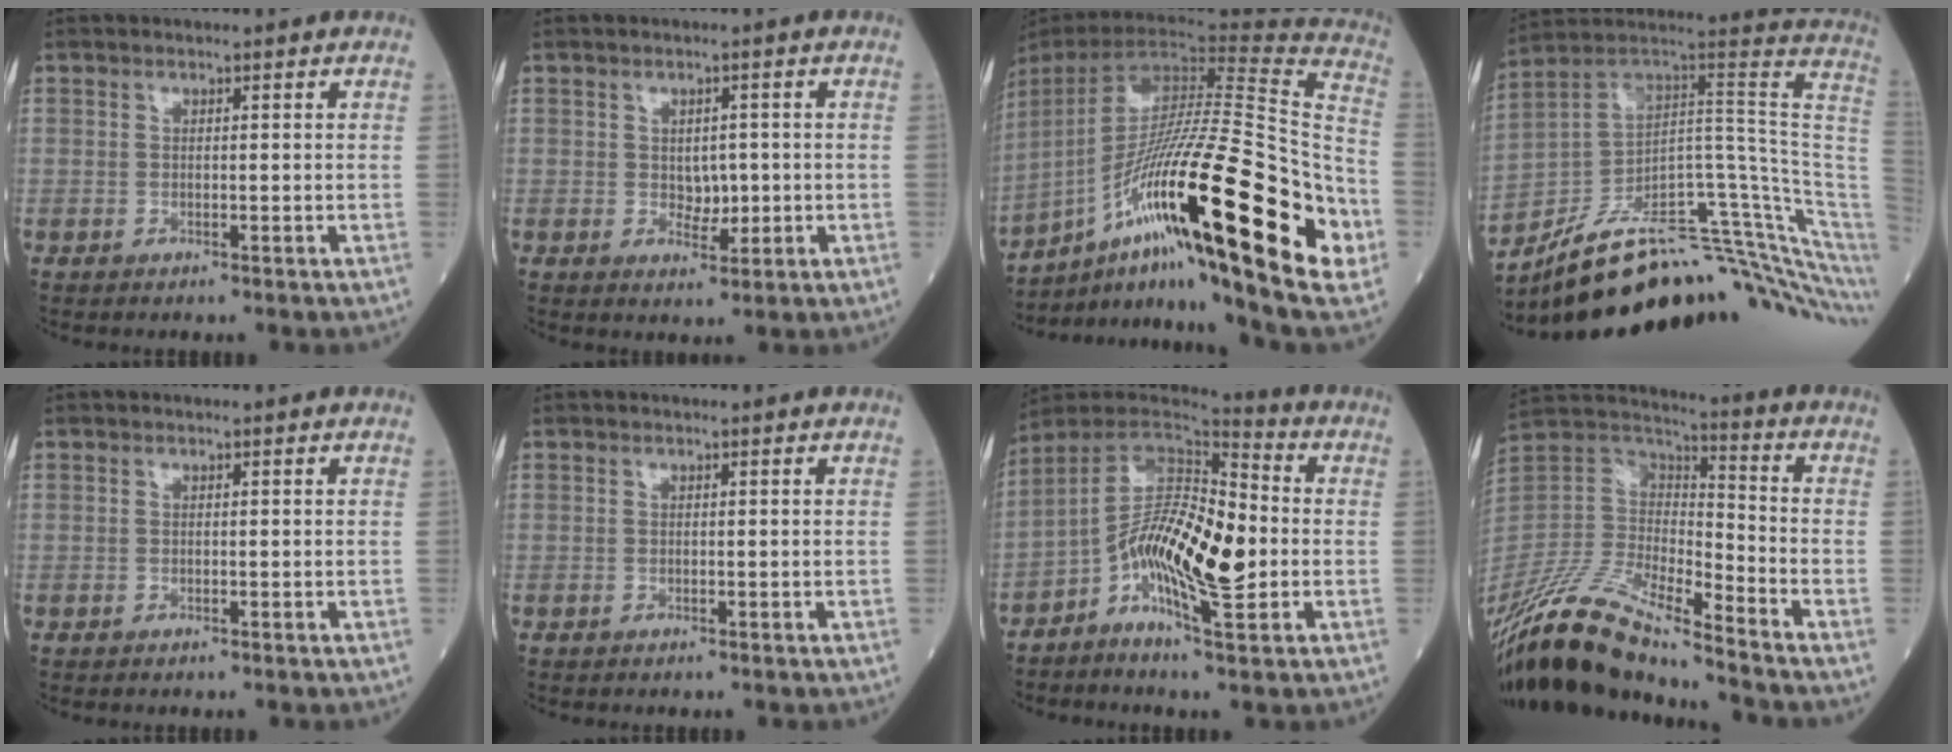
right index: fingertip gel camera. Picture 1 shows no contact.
{"total": 3.0, "force": [-0.2, 2.0, 2.3], "torque": [-0.026, 0.000, 0.003]}
{"total": 38.7, "force": [-11.9, 5.4, 36.5], "torque": [-0.570, -0.030, -0.218]}
{"total": 24.5, "force": [-16.3, 3.3, 18.0], "torque": [-0.128, 0.069, -0.239]}
{"total": 0.0}
{"total": 0.0}
{"total": 14.9, "force": [-2.7, 3.9, 14.1], "torque": [-0.255, 0.018, -0.048]}
{"total": 19.7, "force": [-16.1, 2.9, 11.0], "torque": [-0.241, -0.005, -0.310]}